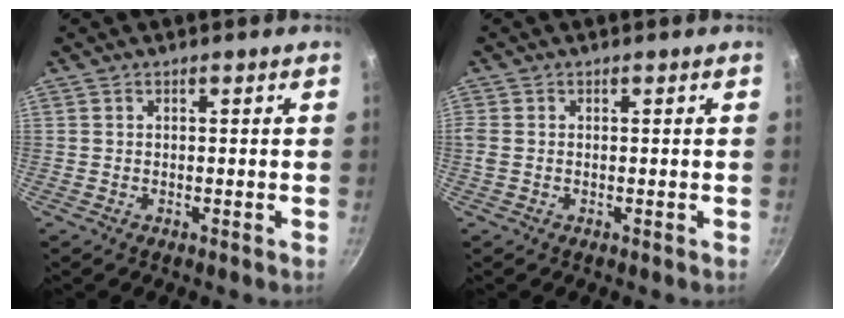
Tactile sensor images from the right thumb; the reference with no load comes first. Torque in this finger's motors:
{"motor_torque": [-0.11, 0.21, 0.22, 0.50, 0.04]}